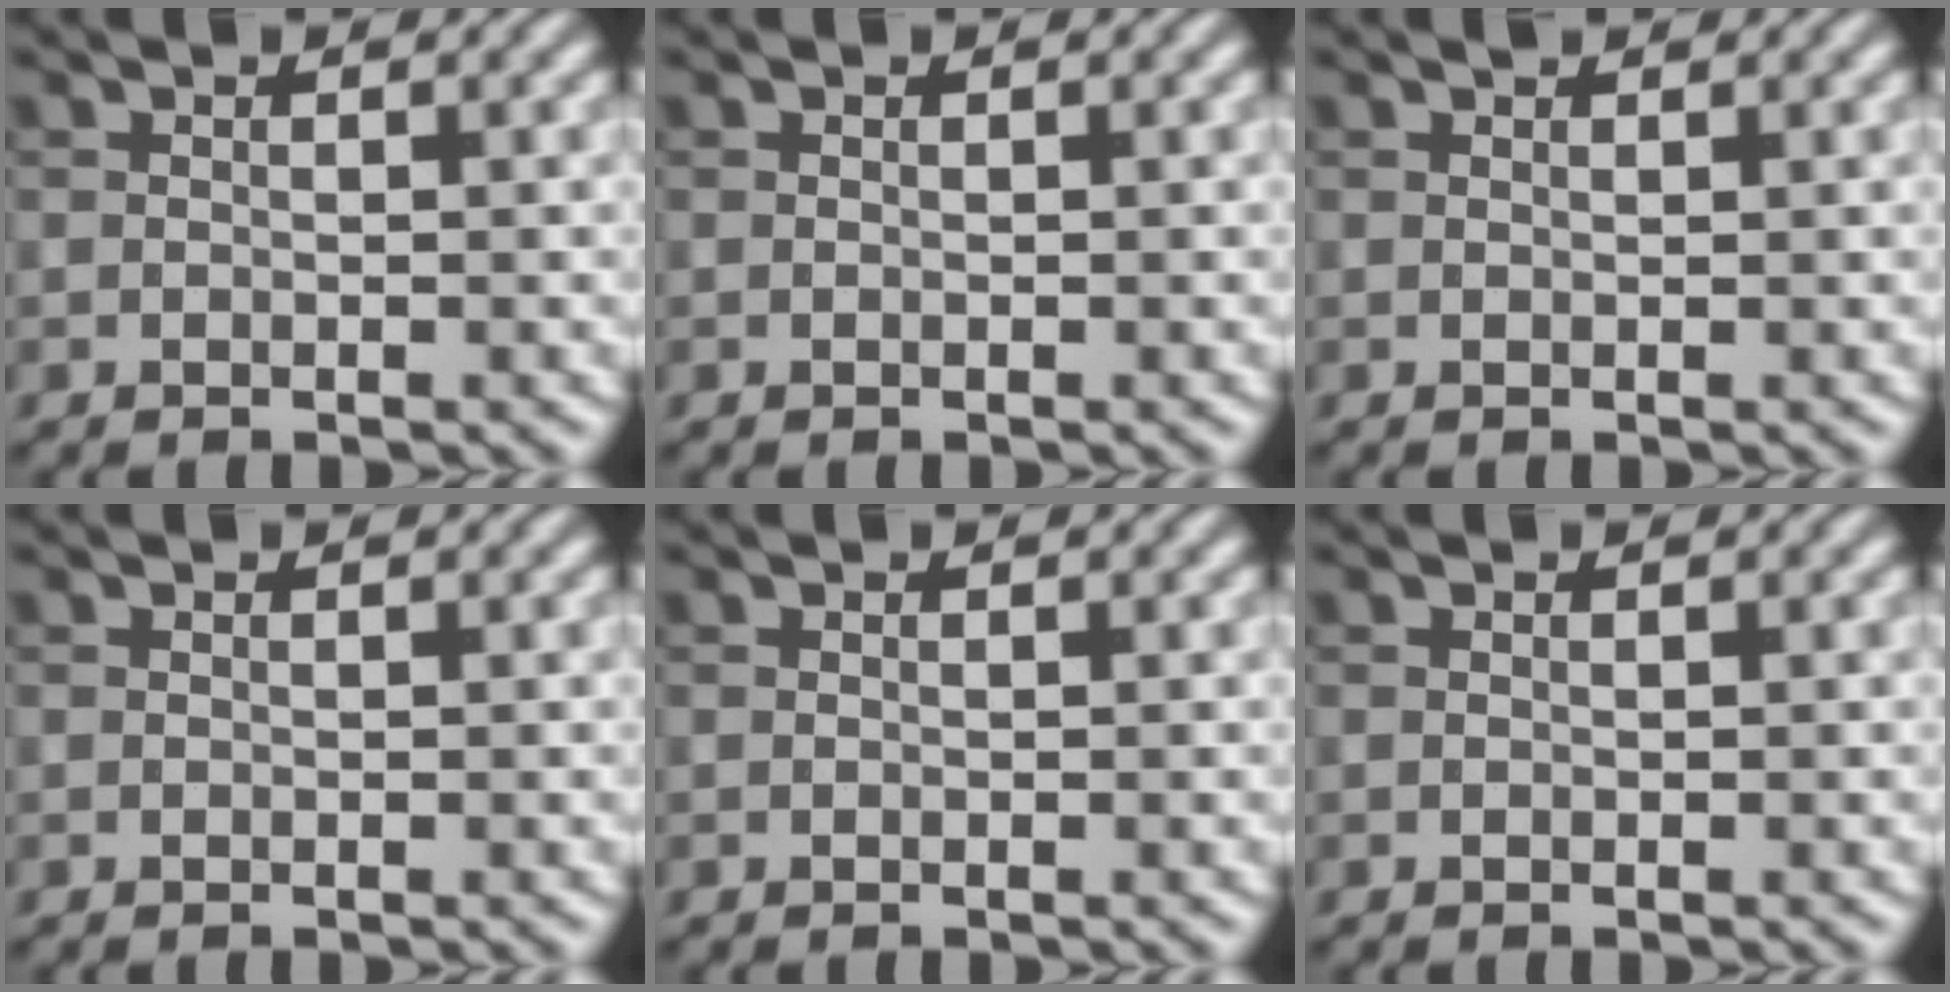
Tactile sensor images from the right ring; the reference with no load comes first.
{"total": 0.0}
{"total": 0.5, "force": [0.5, 0.1, 0.1], "torque": [-0.003, 0.000, 0.009]}
{"total": 0.0}
{"total": 0.0}
{"total": 0.0}